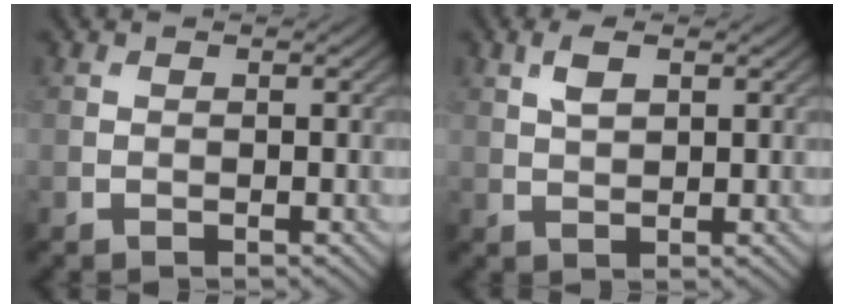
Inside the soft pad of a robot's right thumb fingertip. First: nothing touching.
{"total": 2.8, "force": [1.3, 1.2, 2.1], "torque": [-0.051, 0.003, 0.026]}